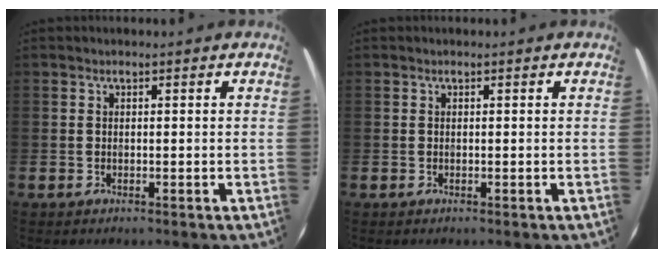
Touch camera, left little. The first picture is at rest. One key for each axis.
{"total": 0.0}